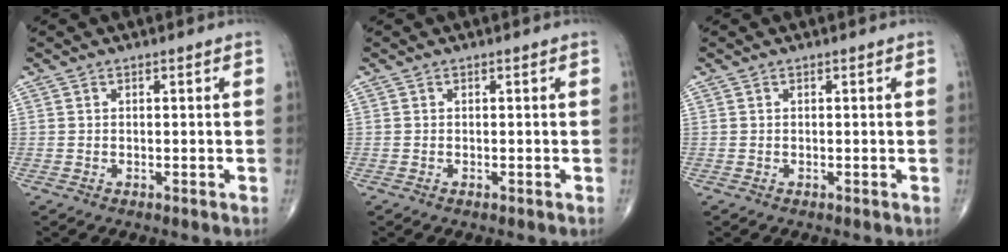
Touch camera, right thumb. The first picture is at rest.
{"total": 0.0}
{"total": 0.0}